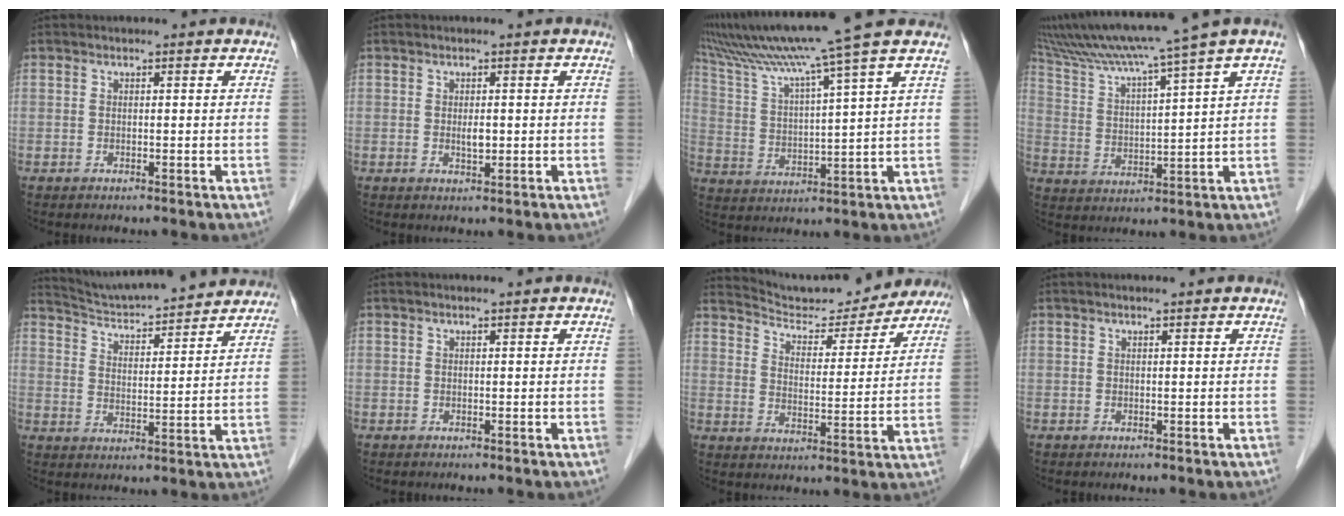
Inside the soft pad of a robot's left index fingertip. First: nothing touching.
{"total": 1.5, "force": [0.0, 0.5, 1.4], "torque": [-0.028, -0.002, 0.002]}
{"total": 14.6, "force": [11.5, -3.0, 8.4], "torque": [-0.152, -0.002, 0.188]}
{"total": 15.1, "force": [11.7, -2.3, 9.2], "torque": [-0.161, 0.003, 0.194]}
{"total": 15.9, "force": [14.9, 1.5, 5.2], "torque": [-0.086, 0.015, 0.223]}
{"total": 0.0}
{"total": 15.8, "force": [15.1, 3.1, 3.5], "torque": [-0.046, -0.005, 0.208]}
{"total": 0.6, "force": [0.5, -0.1, 0.4], "torque": [-0.008, 0.003, 0.010]}